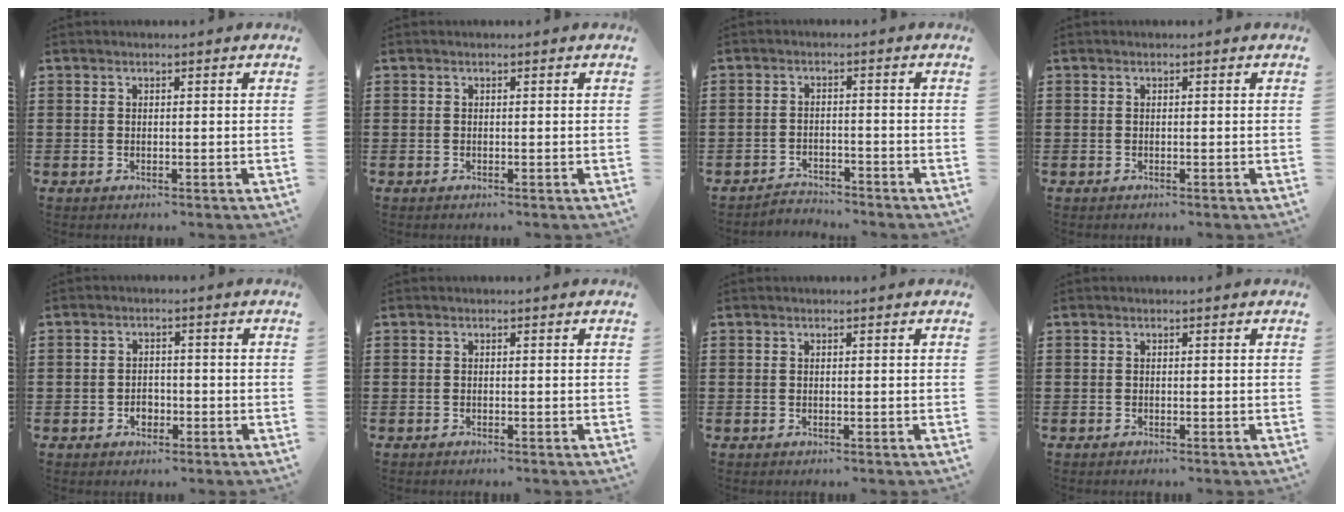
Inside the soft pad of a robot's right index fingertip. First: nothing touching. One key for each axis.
{"total": 0.0}
{"total": 2.8, "fx": -2.8, "fy": 0.4, "fz": -0.2, "tx": -0.005, "ty": 0.001, "tz": -0.062}
{"total": 0.0}
{"total": 2.1, "fx": -0.9, "fy": 1.7, "fz": 0.9, "tx": -0.020, "ty": 0.001, "tz": -0.019}
{"total": 0.0}
{"total": 0.0}
{"total": 0.0}